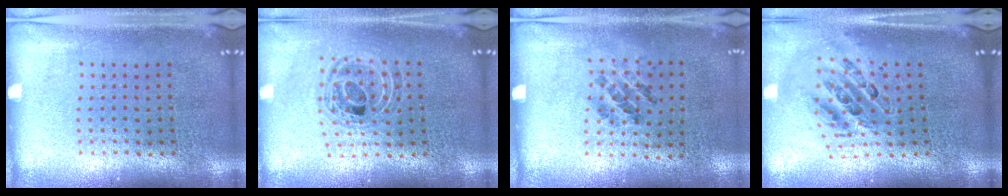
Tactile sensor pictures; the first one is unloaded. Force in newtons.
{"total": 0.8, "press": 0.8, "slide": 0.1}
{"total": 1.1, "press": 0.7, "slide": 0.9}
{"total": 1.4, "press": 1.2, "slide": 0.6}